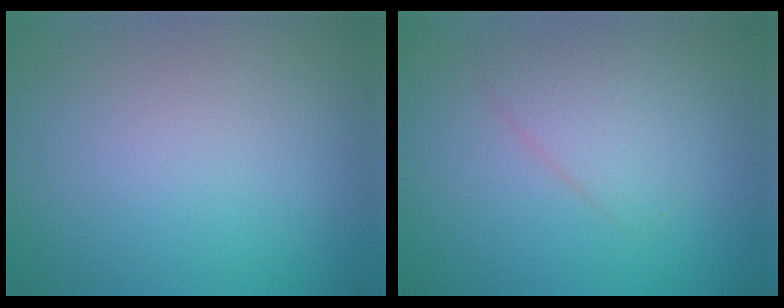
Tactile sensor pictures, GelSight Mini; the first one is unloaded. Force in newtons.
{"total": 2.4, "press": 2.4, "slide": 0.1}